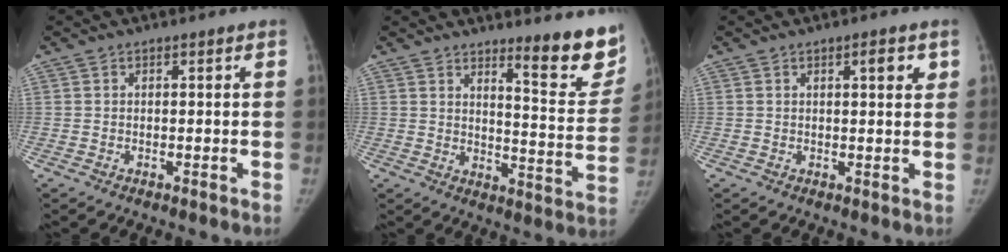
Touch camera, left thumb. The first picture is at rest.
{"total": 13.3, "force": [9.8, 2.5, 8.7], "torque": [-0.072, -0.085, 0.132]}
{"total": 3.1, "force": [1.4, 0.9, 2.6], "torque": [-0.026, -0.004, 0.018]}